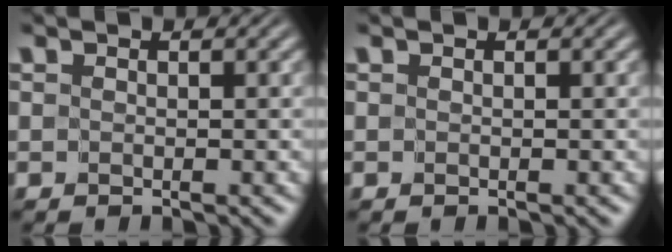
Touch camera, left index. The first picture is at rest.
{"total": 0.0}